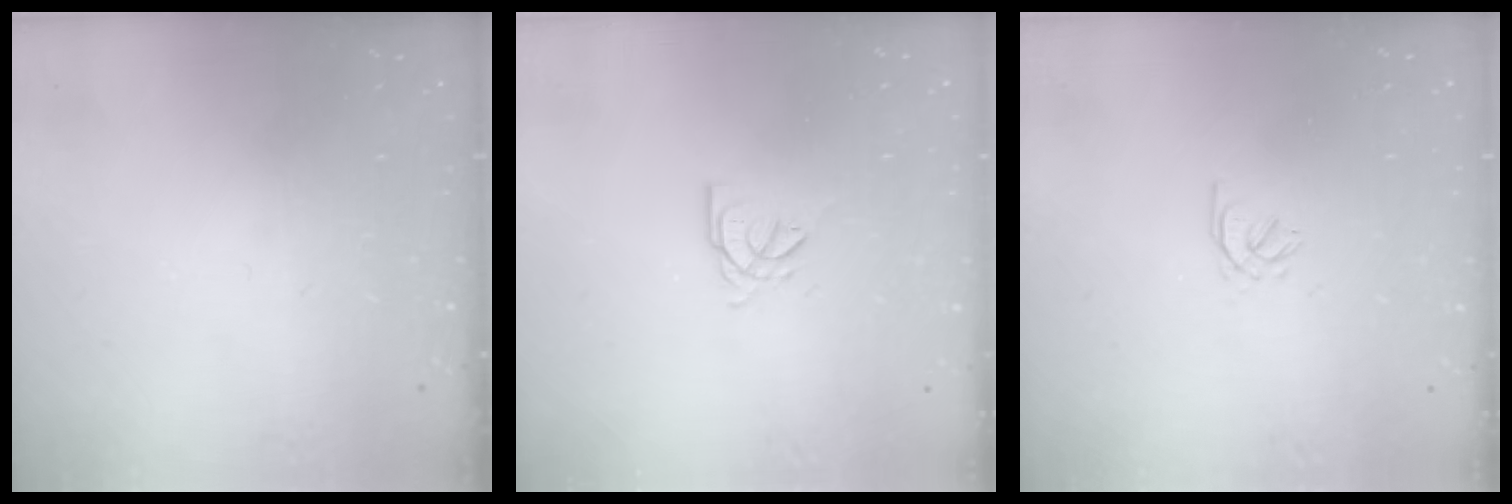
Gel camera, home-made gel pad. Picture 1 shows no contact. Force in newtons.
{"total": 3.5, "press": 3.5, "slide": 0.3}
{"total": 0.9, "press": 0.8, "slide": 0.4}